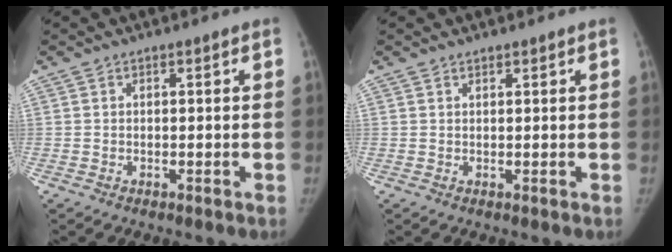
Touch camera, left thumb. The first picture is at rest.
{"total": 0.7, "force": [0.6, 0.2, 0.0], "torque": [0.004, -0.005, 0.010]}